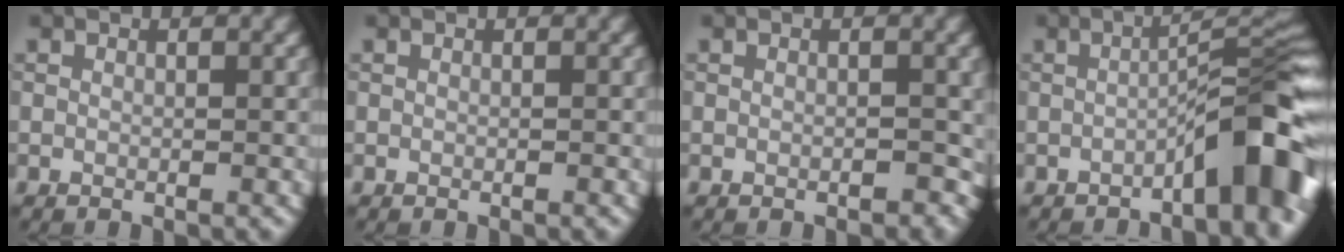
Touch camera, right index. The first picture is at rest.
{"total": 0.0}
{"total": 1.1, "force": [-0.4, 0.7, 0.8], "torque": [-0.010, -0.003, -0.004]}
{"total": 7.7, "force": [-3.3, 1.6, 6.8], "torque": [-0.085, 0.027, -0.054]}